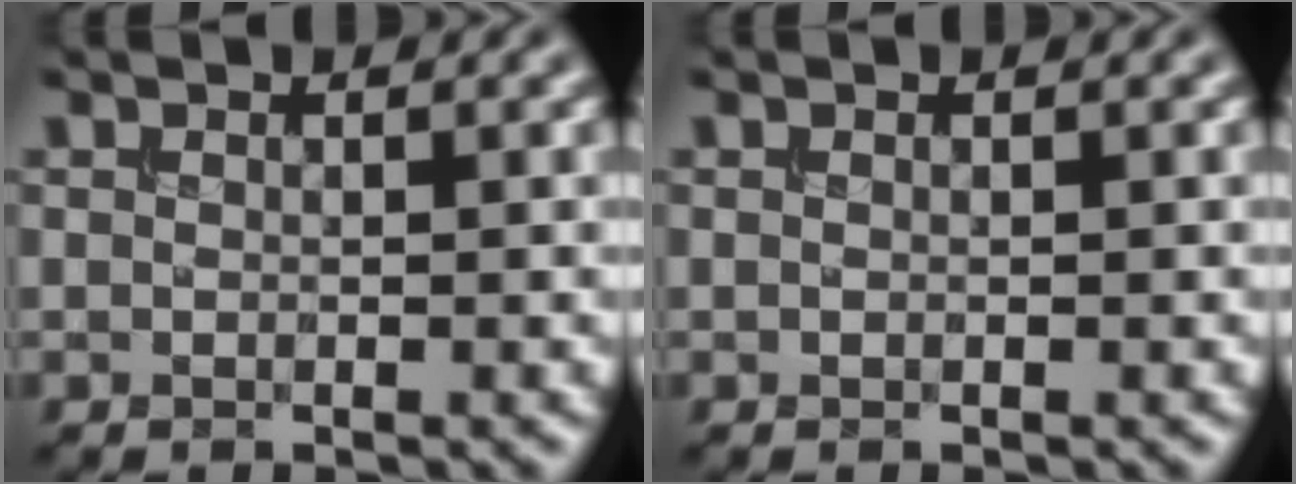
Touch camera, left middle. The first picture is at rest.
{"total": 0.0}